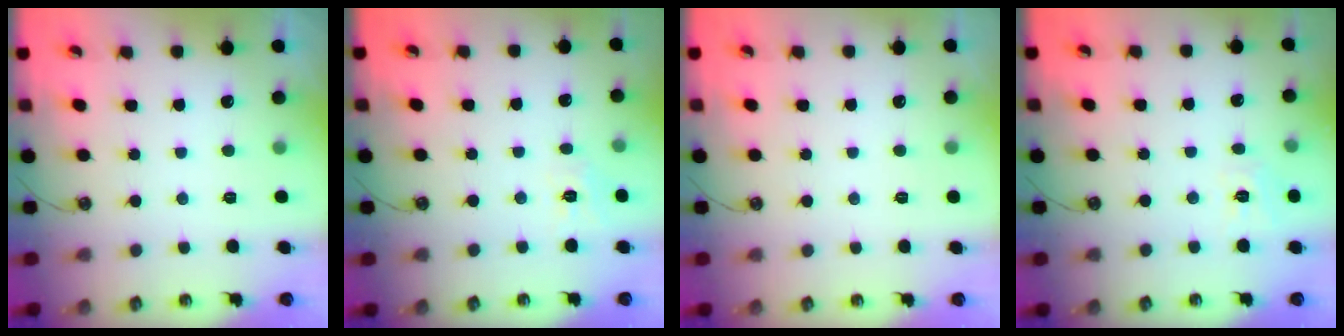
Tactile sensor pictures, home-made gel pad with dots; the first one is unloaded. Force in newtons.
{"total": 4.8, "press": 4.8, "slide": 0.3}
{"total": 0.0}
{"total": 7.5, "press": 7.5, "slide": 0.8}